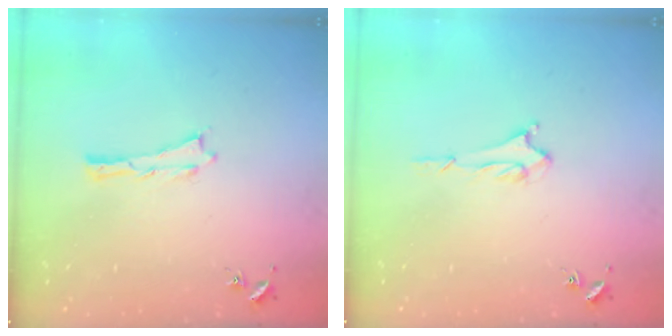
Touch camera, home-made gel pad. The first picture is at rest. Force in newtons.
{"total": 1.7, "press": 1.6, "slide": 0.4}